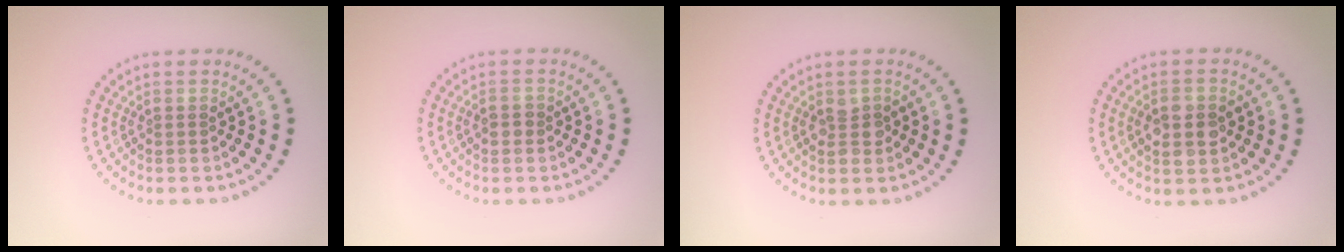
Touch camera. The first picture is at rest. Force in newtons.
{"total": 1.2, "press": 1.1, "slide": 0.2}
{"total": 2.0, "press": 1.9, "slide": 0.2}
{"total": 4.0, "press": 4.0, "slide": 0.1}